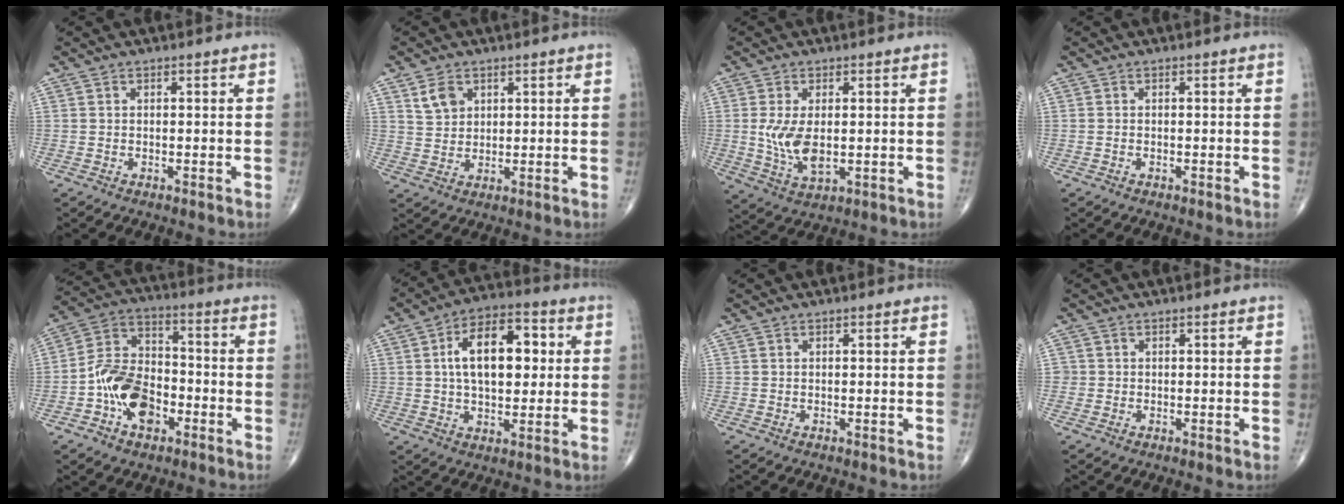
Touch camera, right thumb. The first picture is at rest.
{"total": 4.6, "force": [2.3, 3.3, 2.1], "torque": [-0.025, -0.012, 0.049]}
{"total": 8.0, "force": [0.1, 4.1, 6.8], "torque": [-0.134, -0.013, 0.011]}
{"total": 0.0}
{"total": 13.0, "force": [-4.7, 8.5, 8.7], "torque": [-0.134, 0.041, -0.090]}
{"total": 14.8, "force": [2.6, 8.2, 12.0], "torque": [-0.166, 0.014, 0.037]}
{"total": 0.0}
{"total": 1.0, "force": [-0.1, 1.0, 0.0], "torque": [0.006, 0.005, -0.004]}